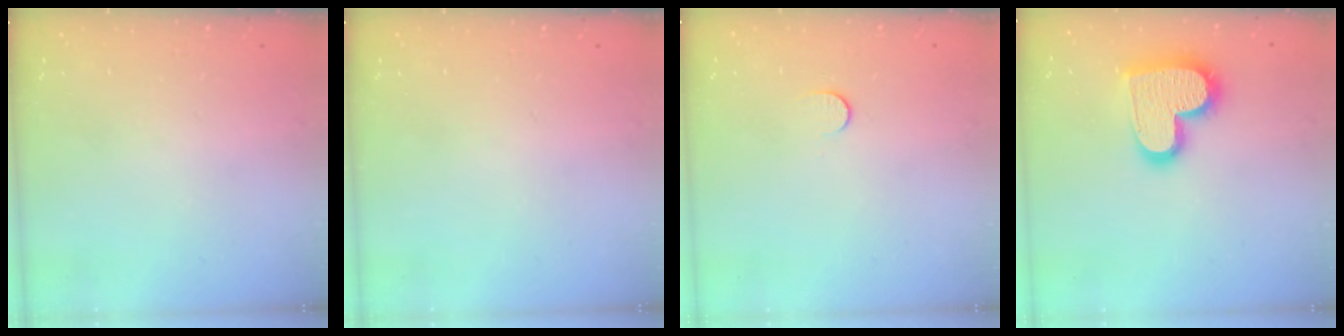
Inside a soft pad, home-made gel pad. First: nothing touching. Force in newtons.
{"total": 0.0}
{"total": 5.2, "press": 5.2, "slide": 0.5}
{"total": 18.4, "press": 18.4, "slide": 1.0}